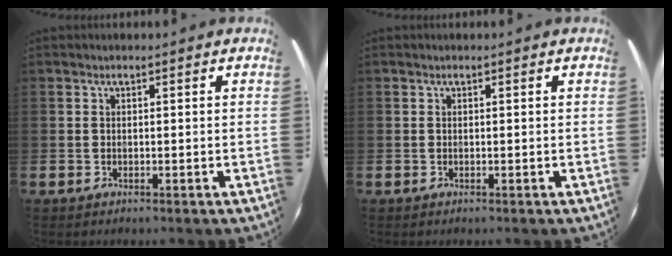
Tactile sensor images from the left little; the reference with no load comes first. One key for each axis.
{"total": 0.0}